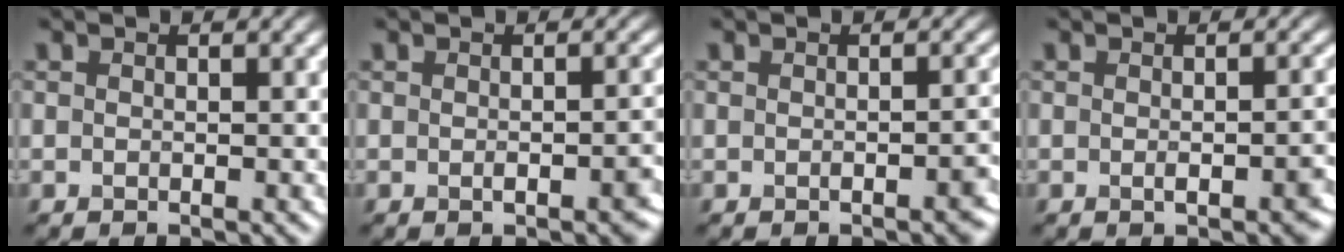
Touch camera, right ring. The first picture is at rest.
{"total": 2.5, "force": [-0.9, 0.8, 2.3], "torque": [-0.028, 0.001, -0.009]}
{"total": 1.9, "force": [-0.9, 0.5, 1.6], "torque": [-0.016, 0.005, -0.010]}
{"total": 2.8, "force": [-0.8, 0.9, 2.5], "torque": [-0.031, 0.000, -0.007]}